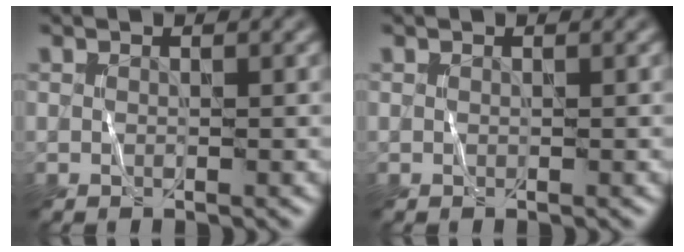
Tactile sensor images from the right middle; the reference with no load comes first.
{"total": 0.0}